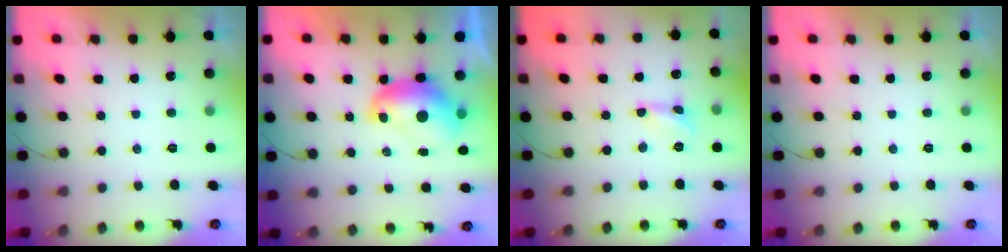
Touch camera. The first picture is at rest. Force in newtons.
{"total": 10.4, "press": 10.3, "slide": 1.0}
{"total": 2.0, "press": 2.0, "slide": 0.2}
{"total": 0.0}